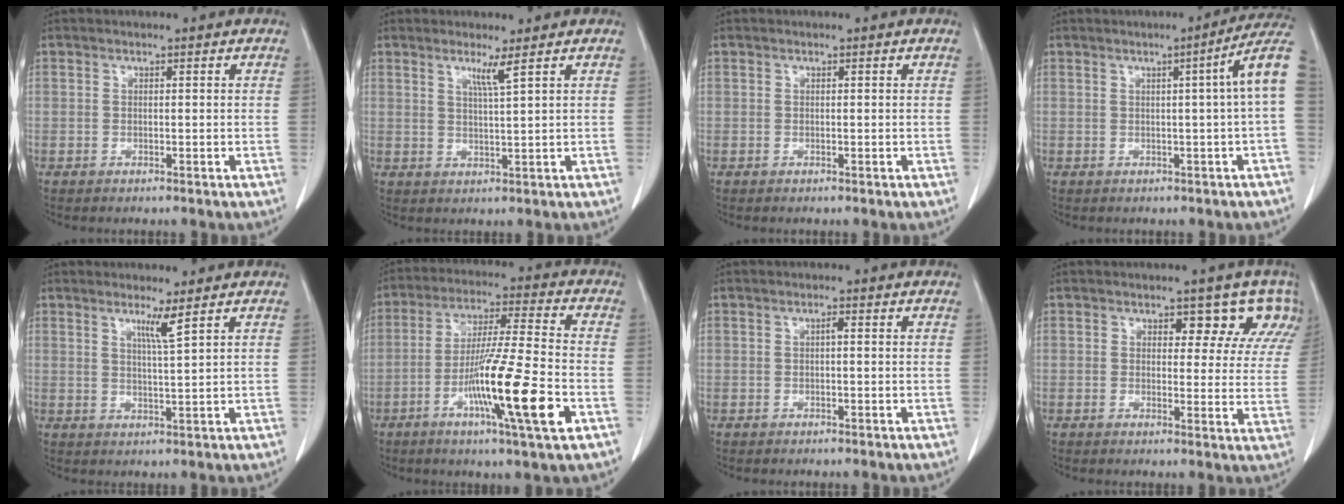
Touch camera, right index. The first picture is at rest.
{"total": 2.7, "force": [1.6, -0.8, 2.0], "torque": [-0.037, -0.011, 0.033]}
{"total": 0.0}
{"total": 6.5, "force": [0.9, -1.0, 6.4], "torque": [-0.069, 0.014, 0.006]}
{"total": 3.1, "force": [1.9, -0.9, 2.3], "torque": [-0.041, -0.012, 0.037]}
{"total": 15.8, "force": [-5.6, -0.2, 14.7], "torque": [-0.268, -0.019, -0.100]}
{"total": 0.7, "force": [0.0, 0.1, 0.7], "torque": [-0.011, 0.002, 0.000]}
{"total": 7.0, "force": [4.9, 4.0, 3.1], "torque": [-0.011, 0.000, 0.036]}